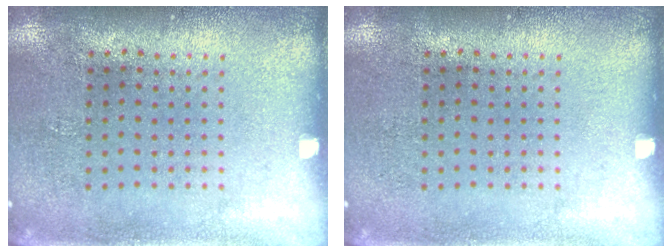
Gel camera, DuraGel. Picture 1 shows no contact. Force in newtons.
{"total": 0.0}